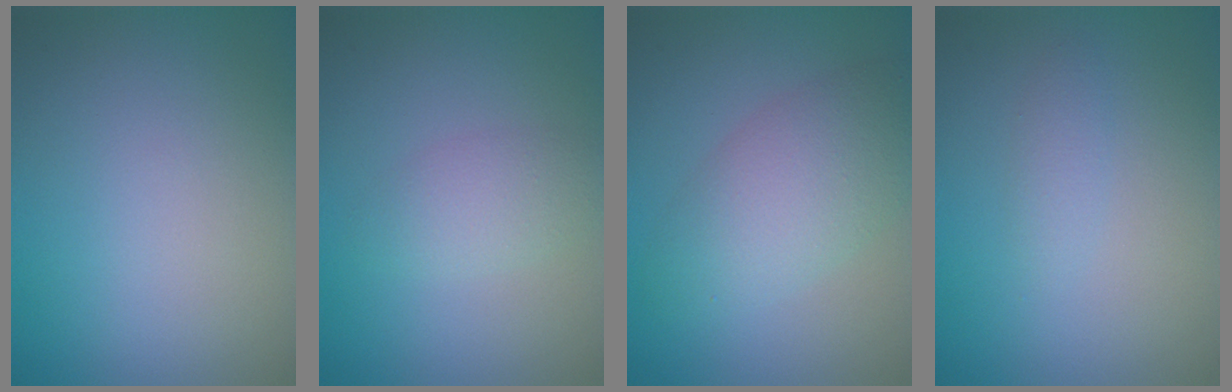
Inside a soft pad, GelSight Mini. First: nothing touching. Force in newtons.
{"total": 2.1, "press": 2.1, "slide": 0.1}
{"total": 4.8, "press": 4.8, "slide": 0.0}
{"total": 0.9, "press": 0.9, "slide": 0.0}